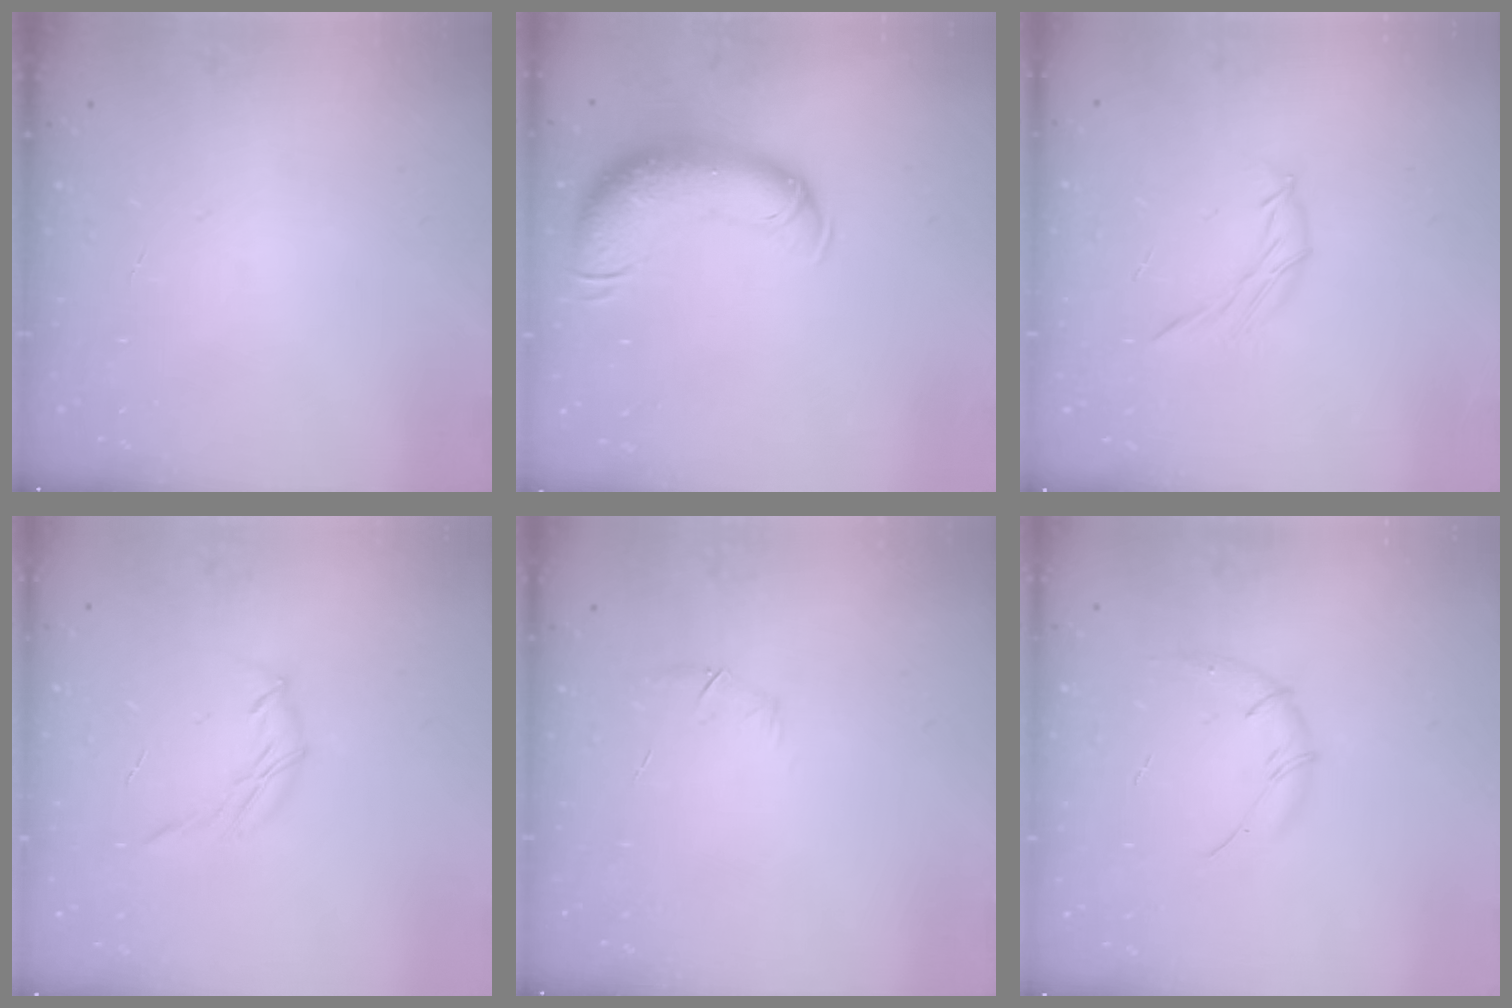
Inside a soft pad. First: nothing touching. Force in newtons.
{"total": 13.3, "press": 12.9, "slide": 3.0}
{"total": 5.4, "press": 5.3, "slide": 1.1}
{"total": 6.5, "press": 6.5, "slide": 0.9}
{"total": 4.1, "press": 4.0, "slide": 0.9}
{"total": 7.9, "press": 7.8, "slide": 1.2}